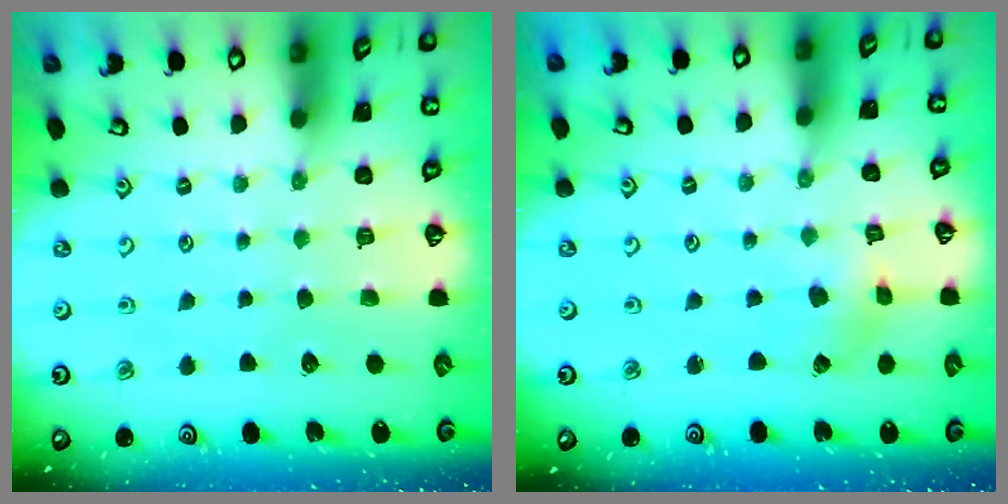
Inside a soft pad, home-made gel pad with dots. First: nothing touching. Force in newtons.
{"total": 1.4, "press": 1.3, "slide": 0.3}